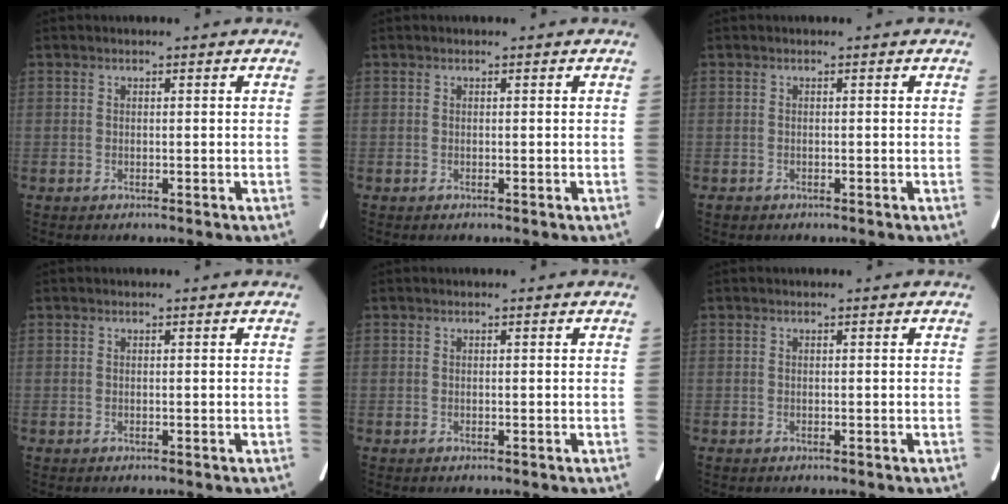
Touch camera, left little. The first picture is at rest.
{"total": 0.0}
{"total": 0.5, "force": [-0.4, 0.3, 0.1], "torque": [-0.007, 0.002, -0.006]}
{"total": 0.0}
{"total": 0.0}
{"total": 0.0}